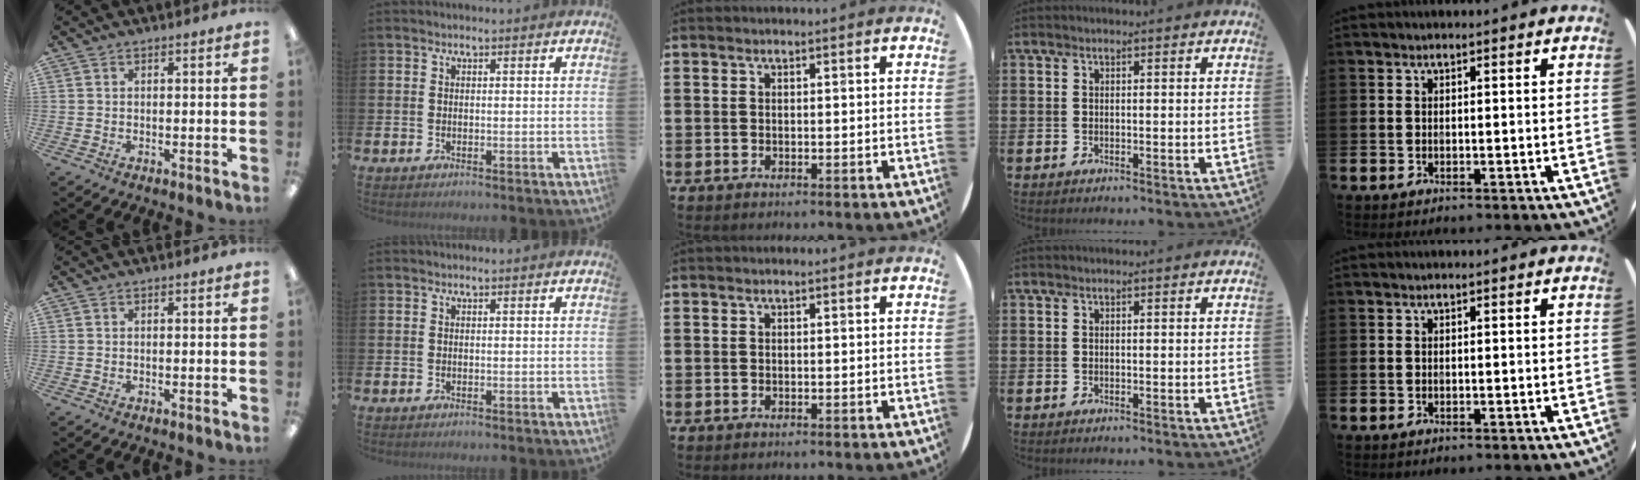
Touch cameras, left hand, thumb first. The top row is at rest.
{}